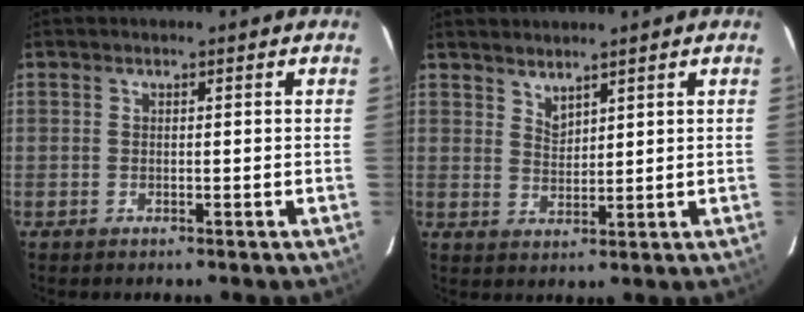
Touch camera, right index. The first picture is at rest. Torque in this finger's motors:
{"motor_torque": [-0.20, -0.02, 0.02, 0.00]}